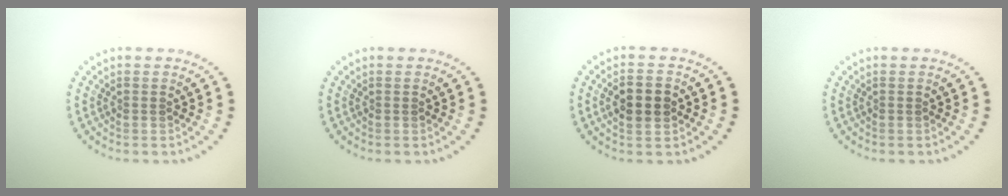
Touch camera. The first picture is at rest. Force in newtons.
{"total": 0.0}
{"total": 2.9, "press": 2.9, "slide": 0.1}
{"total": 0.0}